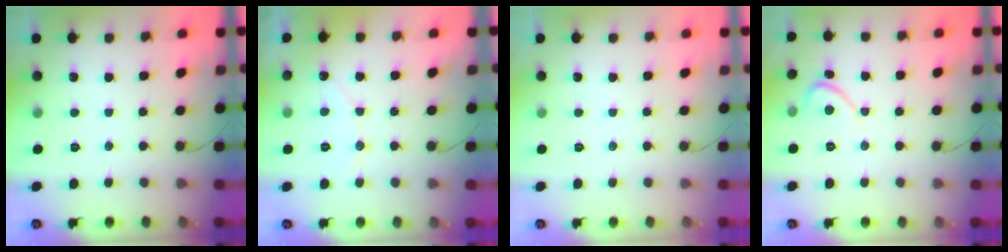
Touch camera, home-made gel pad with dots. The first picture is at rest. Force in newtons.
{"total": 5.4, "press": 5.4, "slide": 0.4}
{"total": 0.0}
{"total": 2.7, "press": 2.7, "slide": 0.2}